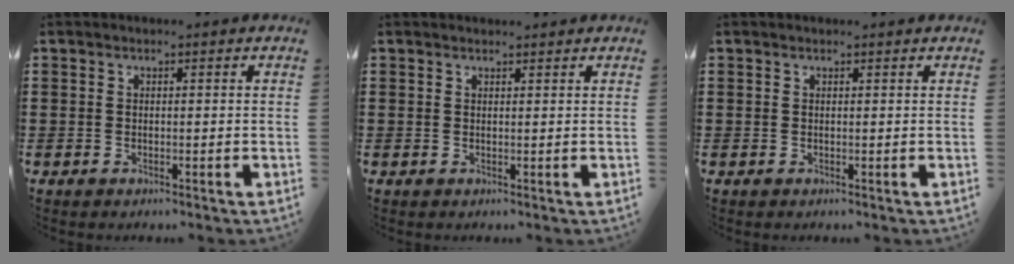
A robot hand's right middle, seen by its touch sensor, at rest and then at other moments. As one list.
[{"total": 0.7, "force": [0.7, 0.1, 0.0], "torque": [0.006, -0.003, 0.012]}, {"total": 0.0}]